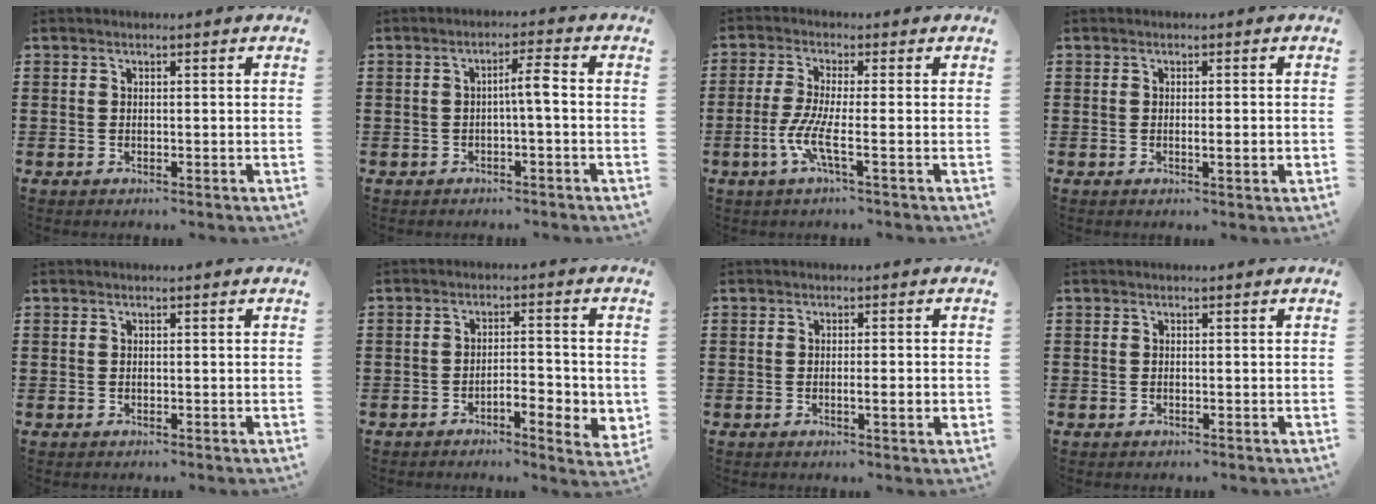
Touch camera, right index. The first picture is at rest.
{"total": 3.4, "force": [-0.4, 0.2, 3.4], "torque": [-0.063, 0.003, -0.012]}
{"total": 5.6, "force": [-1.8, 0.4, 5.3], "torque": [-0.130, -0.020, -0.043]}
{"total": 1.8, "force": [-0.3, 0.1, 1.7], "torque": [-0.028, -0.004, -0.006]}
{"total": 0.0}
{"total": 4.2, "force": [-2.0, 1.4, 3.4], "torque": [-0.056, 0.005, -0.037]}
{"total": 2.4, "force": [-0.5, 0.0, 2.3], "torque": [-0.037, -0.005, -0.011]}
{"total": 0.0}